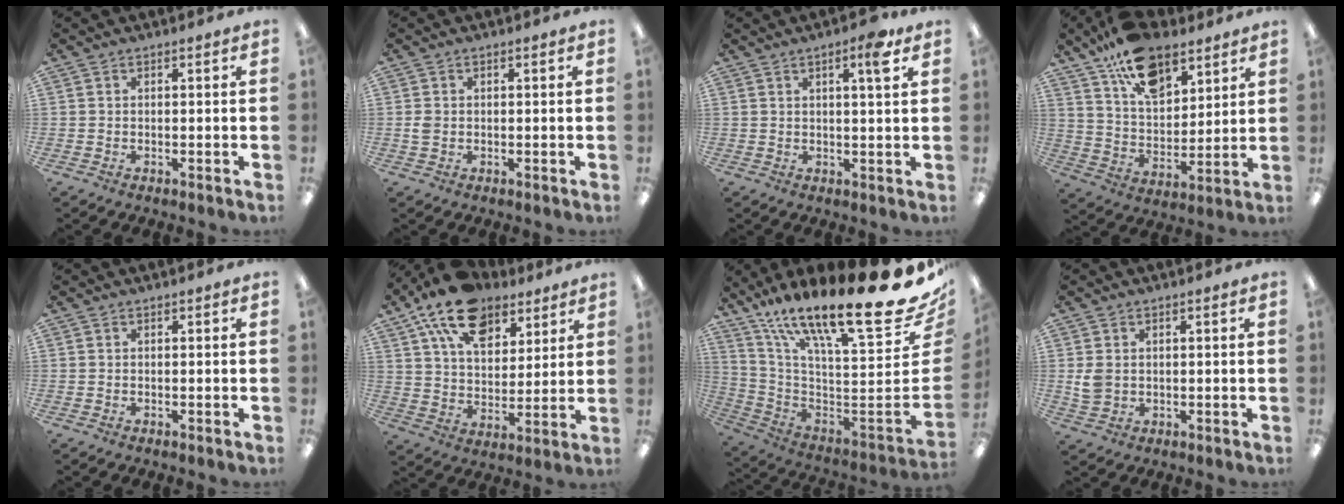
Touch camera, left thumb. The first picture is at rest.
{"total": 2.0, "force": [0.0, 1.4, 1.3], "torque": [-0.018, 0.001, -0.002]}
{"total": 5.2, "force": [3.1, 0.6, 4.2], "torque": [-0.067, -0.007, 0.045]}
{"total": 16.6, "force": [11.1, 8.7, 8.7], "torque": [-0.149, -0.053, 0.202]}
{"total": 0.0}
{"total": 17.1, "force": [11.1, 9.6, 8.8], "torque": [-0.153, -0.048, 0.202]}
{"total": 25.1, "force": [16.8, 3.8, 18.3], "torque": [-0.245, -0.155, 0.276]}
{"total": 3.7, "force": [0.7, 2.9, 2.2], "torque": [-0.034, 0.002, 0.014]}